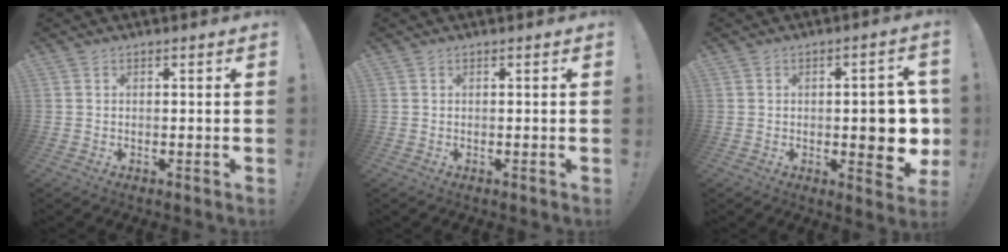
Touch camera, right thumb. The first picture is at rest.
{"total": 0.0}
{"total": 10.3, "force": [-0.7, 3.9, 9.5], "torque": [-0.104, -0.005, -0.011]}